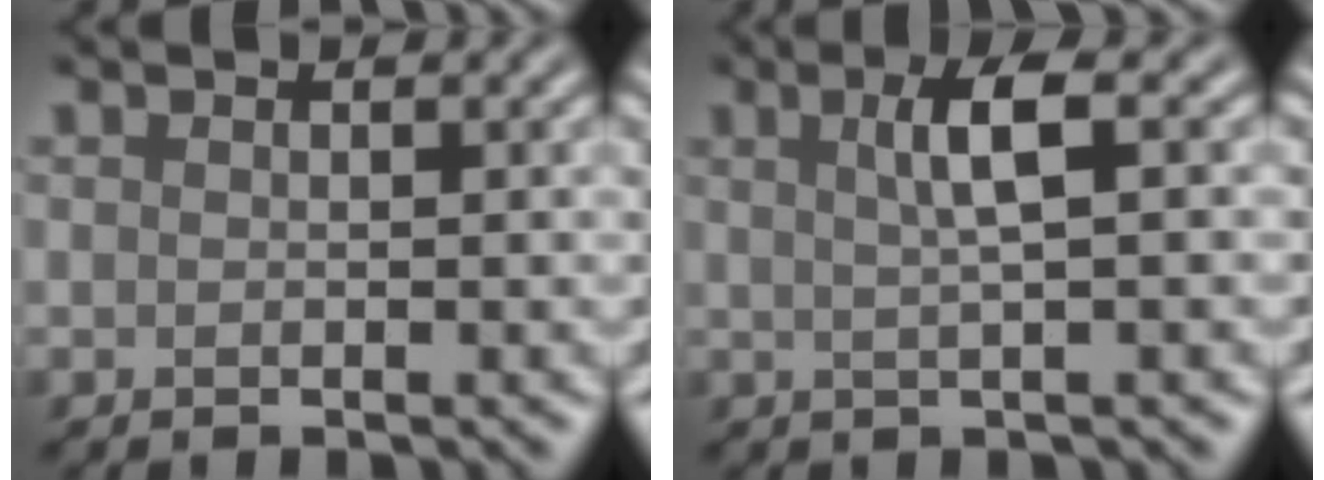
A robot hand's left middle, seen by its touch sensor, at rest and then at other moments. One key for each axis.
{"total": 3.1, "fx": 0.5, "fy": 0.5, "fz": 3.0, "tx": -0.050, "ty": 0.009, "tz": 0.013}